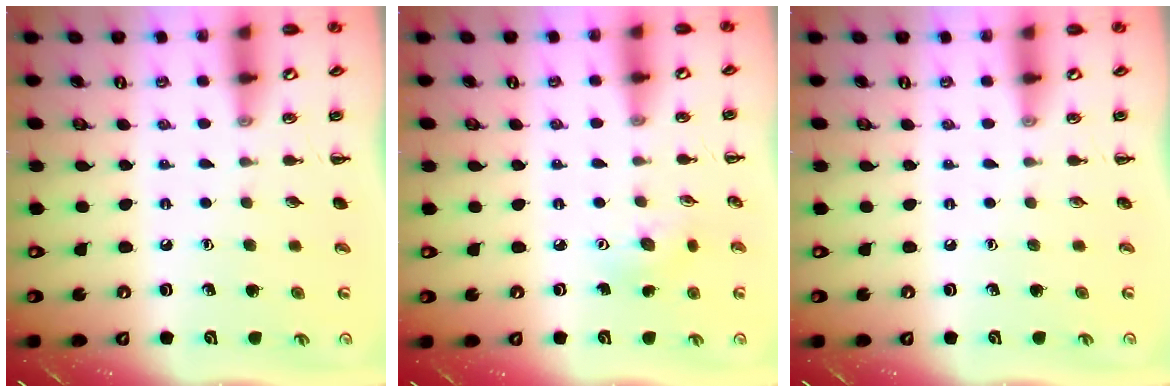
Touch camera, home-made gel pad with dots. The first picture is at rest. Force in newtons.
{"total": 4.4, "press": 4.2, "slide": 1.2}
{"total": 0.0}